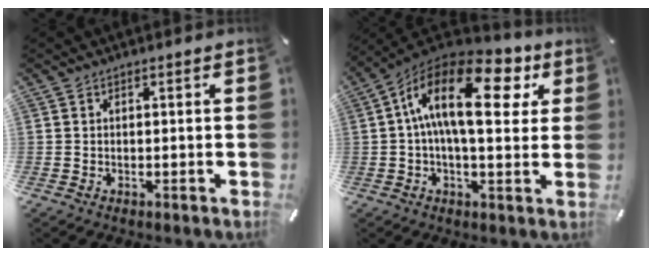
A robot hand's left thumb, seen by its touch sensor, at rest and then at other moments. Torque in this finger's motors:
{"motor_torque": [0.68, 2.97, 2.36, -0.41, 0.79]}